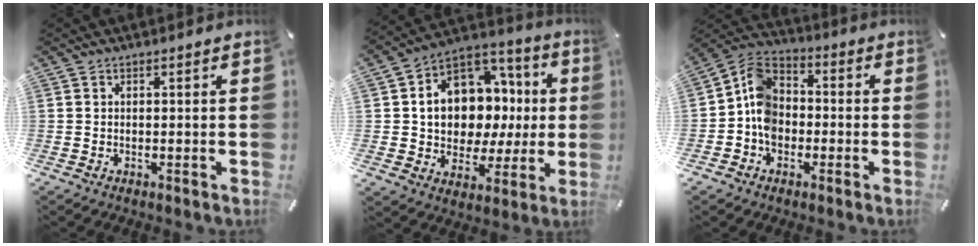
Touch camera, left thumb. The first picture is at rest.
{"total": 13.7, "force": [1.7, 11.4, 7.4], "torque": [-0.123, -0.026, 0.039]}
{"total": 9.4, "force": [-2.1, 7.6, 5.1], "torque": [-0.122, 0.021, -0.043]}